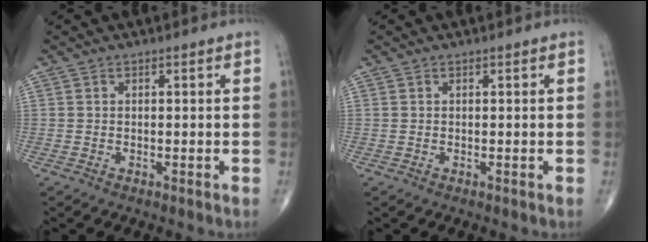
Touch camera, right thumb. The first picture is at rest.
{"total": 0.0}